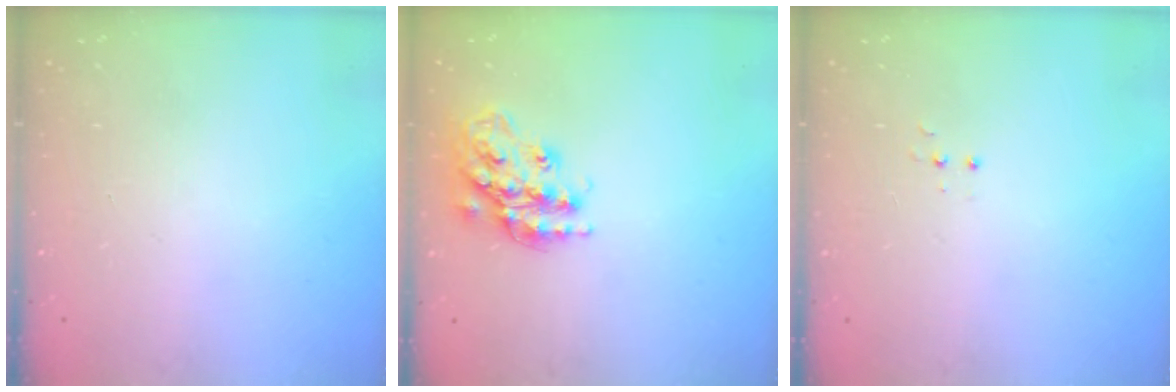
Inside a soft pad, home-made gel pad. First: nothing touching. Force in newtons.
{"total": 17.5, "press": 17.5, "slide": 1.3}
{"total": 3.1, "press": 3.0, "slide": 0.8}